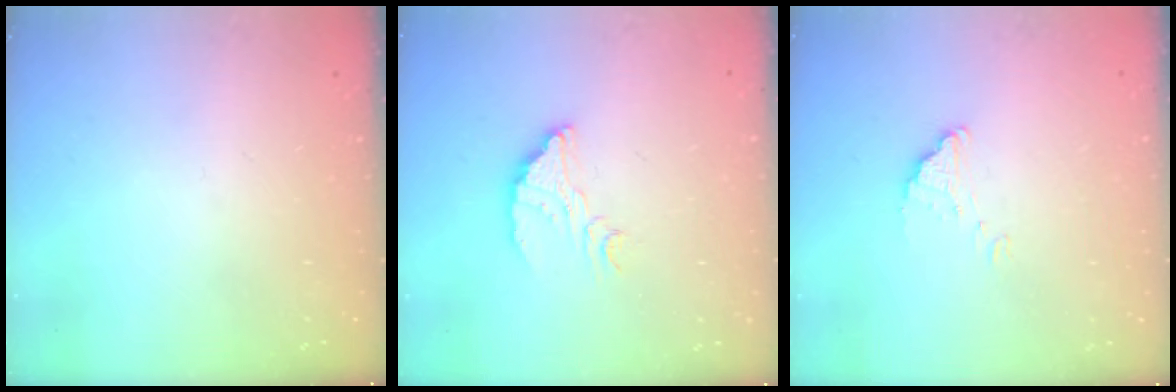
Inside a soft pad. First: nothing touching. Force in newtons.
{"total": 4.9, "press": 4.9, "slide": 0.4}
{"total": 1.5, "press": 1.5, "slide": 0.1}